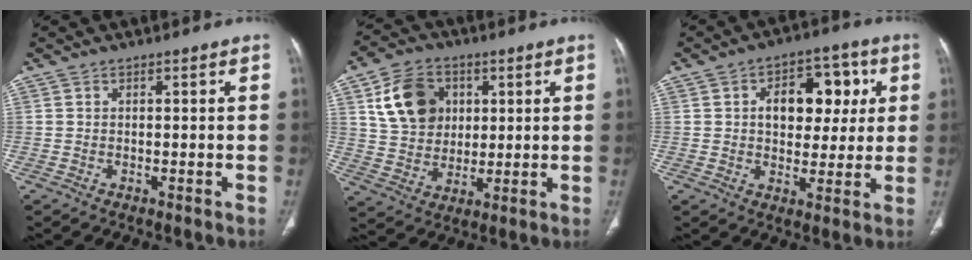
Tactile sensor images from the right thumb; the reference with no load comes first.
{"total": 12.8, "force": [4.1, 10.0, 6.8], "torque": [-0.092, -0.004, 0.077]}
{"total": 12.4, "force": [2.7, 8.4, 8.8], "torque": [-0.072, 0.010, 0.039]}